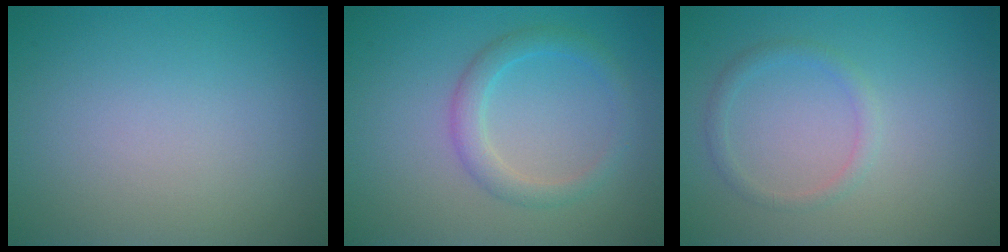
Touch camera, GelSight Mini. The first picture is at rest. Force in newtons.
{"total": 2.4, "press": 2.4, "slide": 0.1}
{"total": 1.3, "press": 1.3, "slide": 0.1}